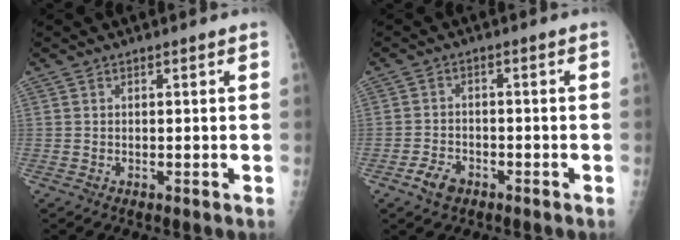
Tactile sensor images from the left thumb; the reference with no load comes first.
{"total": 4.3, "force": [-2.6, 2.7, 2.1], "torque": [-0.035, 0.014, -0.044]}